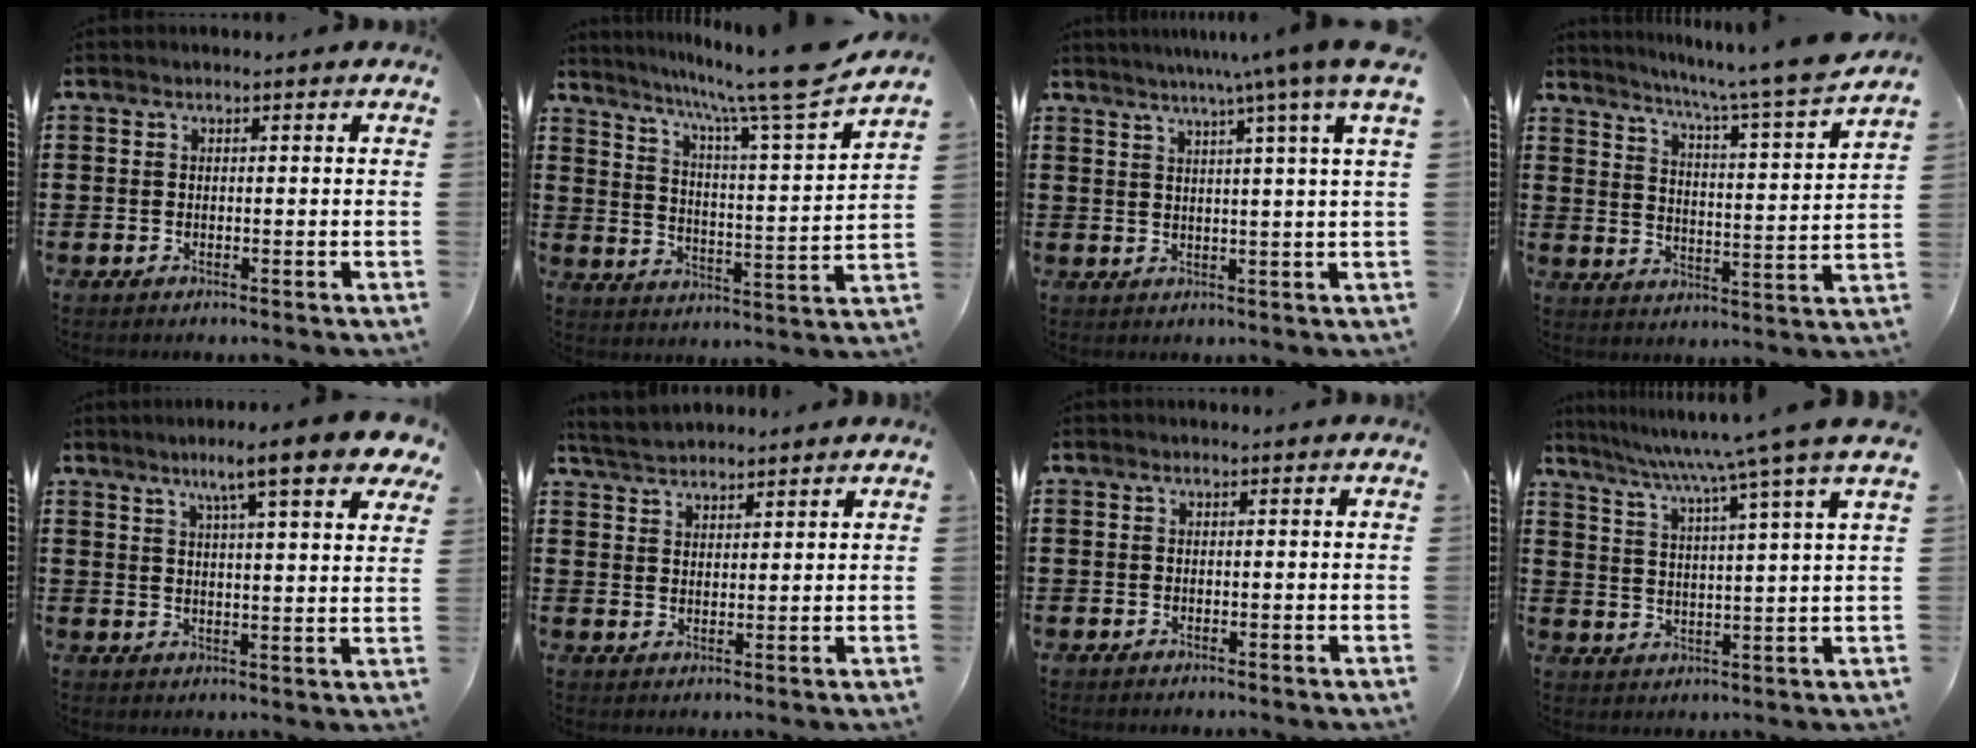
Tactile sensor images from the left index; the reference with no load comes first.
{"total": 9.9, "force": [8.1, -0.7, 5.6], "torque": [-0.120, -0.057, 0.126]}
{"total": 6.7, "force": [4.6, -1.6, 4.5], "torque": [-0.092, -0.019, 0.072]}
{"total": 6.7, "force": [5.8, -1.3, 3.1], "torque": [-0.075, -0.054, 0.089]}
{"total": 9.5, "force": [6.8, 0.6, 6.6], "torque": [-0.115, -0.021, 0.108]}
{"total": 3.8, "force": [3.7, 0.7, 0.6], "torque": [-0.026, -0.006, 0.068]}
{"total": 0.0}
{"total": 7.2, "force": [5.8, -1.4, 4.1], "torque": [-0.102, -0.040, 0.090]}